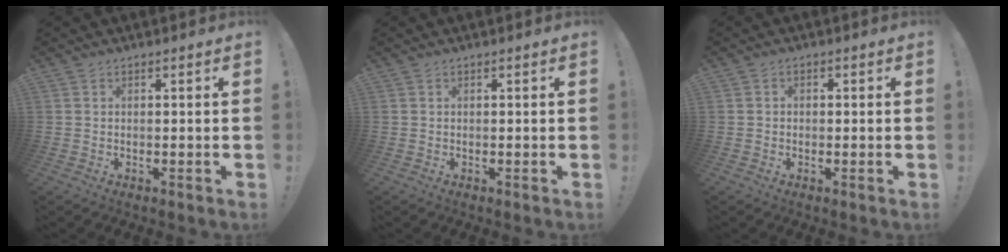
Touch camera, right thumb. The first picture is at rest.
{"total": 0.0}
{"total": 1.2, "force": [-0.5, 1.0, 0.4], "torque": [-0.005, 0.005, -0.010]}